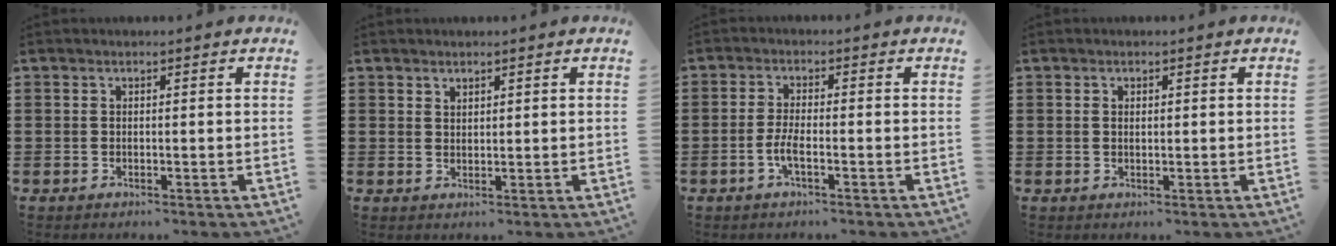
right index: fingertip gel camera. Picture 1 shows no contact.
{"total": 1.5, "force": [1.4, 0.6, 0.0], "torque": [-0.001, 0.001, 0.028]}
{"total": 3.0, "force": [-1.2, 0.4, 2.8], "torque": [-0.065, -0.008, -0.024]}
{"total": 0.7, "force": [0.2, 0.4, 0.6], "torque": [-0.013, 0.001, 0.004]}